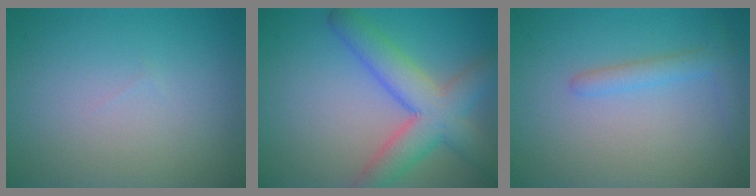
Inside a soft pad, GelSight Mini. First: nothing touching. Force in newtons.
{"total": 6.8, "press": 6.8, "slide": 0.3}
{"total": 2.0, "press": 2.0, "slide": 0.2}